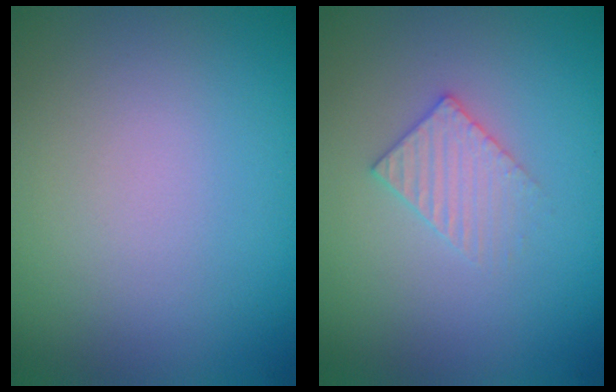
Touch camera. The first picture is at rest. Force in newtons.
{"total": 2.1, "press": 2.0, "slide": 0.3}